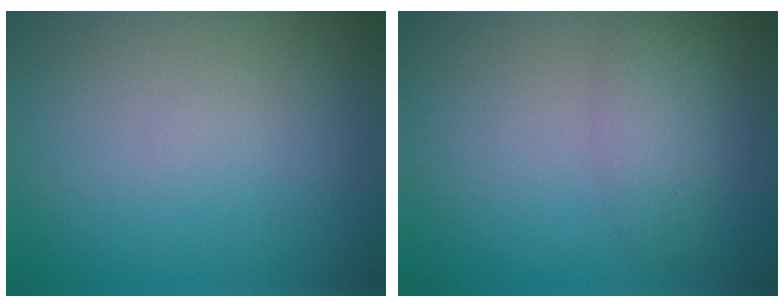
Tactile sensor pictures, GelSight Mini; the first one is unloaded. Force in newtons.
{"total": 2.6, "press": 2.6, "slide": 0.2}